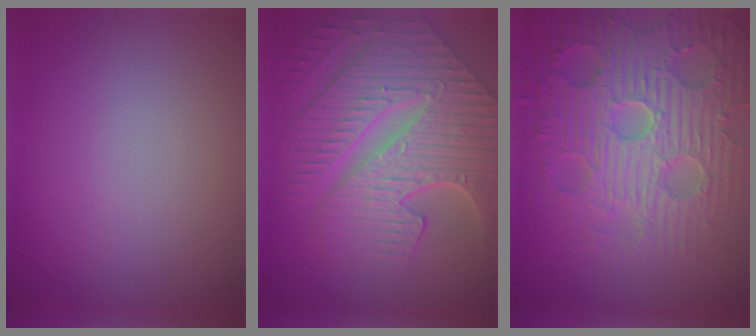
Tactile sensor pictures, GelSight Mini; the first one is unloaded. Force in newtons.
{"total": 10.4, "press": 7.3, "slide": 7.4}
{"total": 8.9, "press": 6.5, "slide": 6.0}